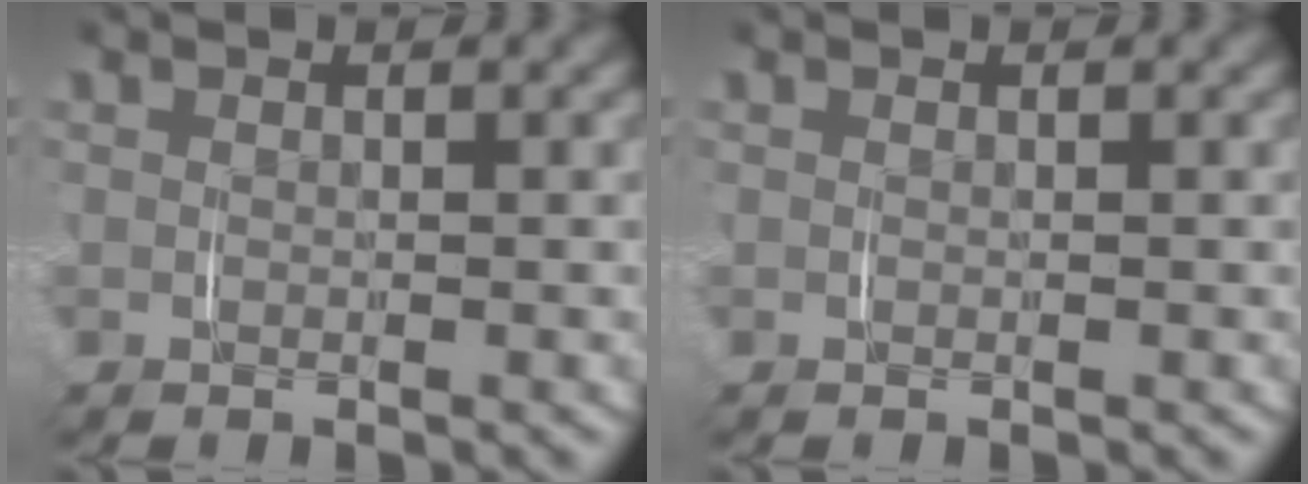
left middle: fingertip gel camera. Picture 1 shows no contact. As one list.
[{"total": 0.0}]